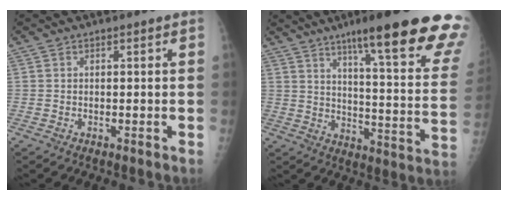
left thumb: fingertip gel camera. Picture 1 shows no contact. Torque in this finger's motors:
{"motor_torque": [2.42, 1.35, 1.46, -1.31, 0.33]}